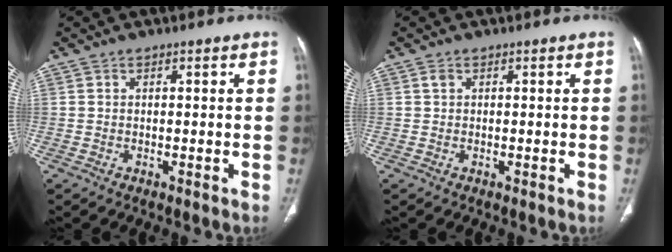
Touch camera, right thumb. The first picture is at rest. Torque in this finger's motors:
{"motor_torque": [-0.05, -0.30, 0.02, 0.43, -0.02]}